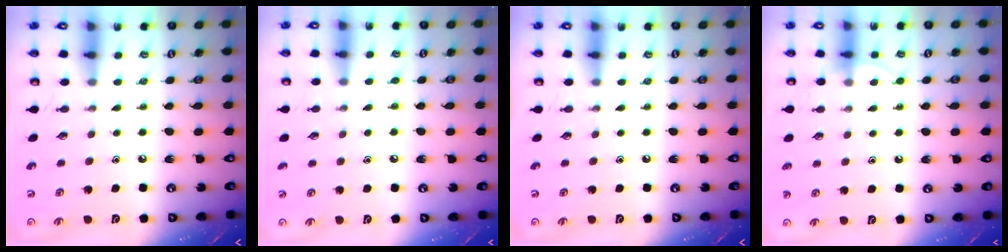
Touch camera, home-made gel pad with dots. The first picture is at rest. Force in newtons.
{"total": 4.0, "press": 4.0, "slide": 0.5}
{"total": 0.0}
{"total": 4.3, "press": 4.2, "slide": 0.4}